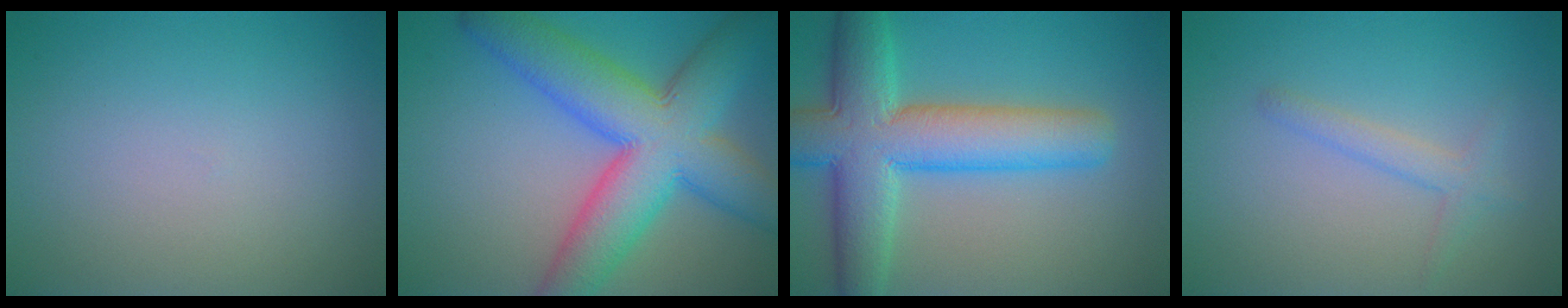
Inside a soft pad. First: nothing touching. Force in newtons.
{"total": 11.0, "press": 11.0, "slide": 0.3}
{"total": 9.7, "press": 9.7, "slide": 0.5}
{"total": 1.8, "press": 1.8, "slide": 0.1}